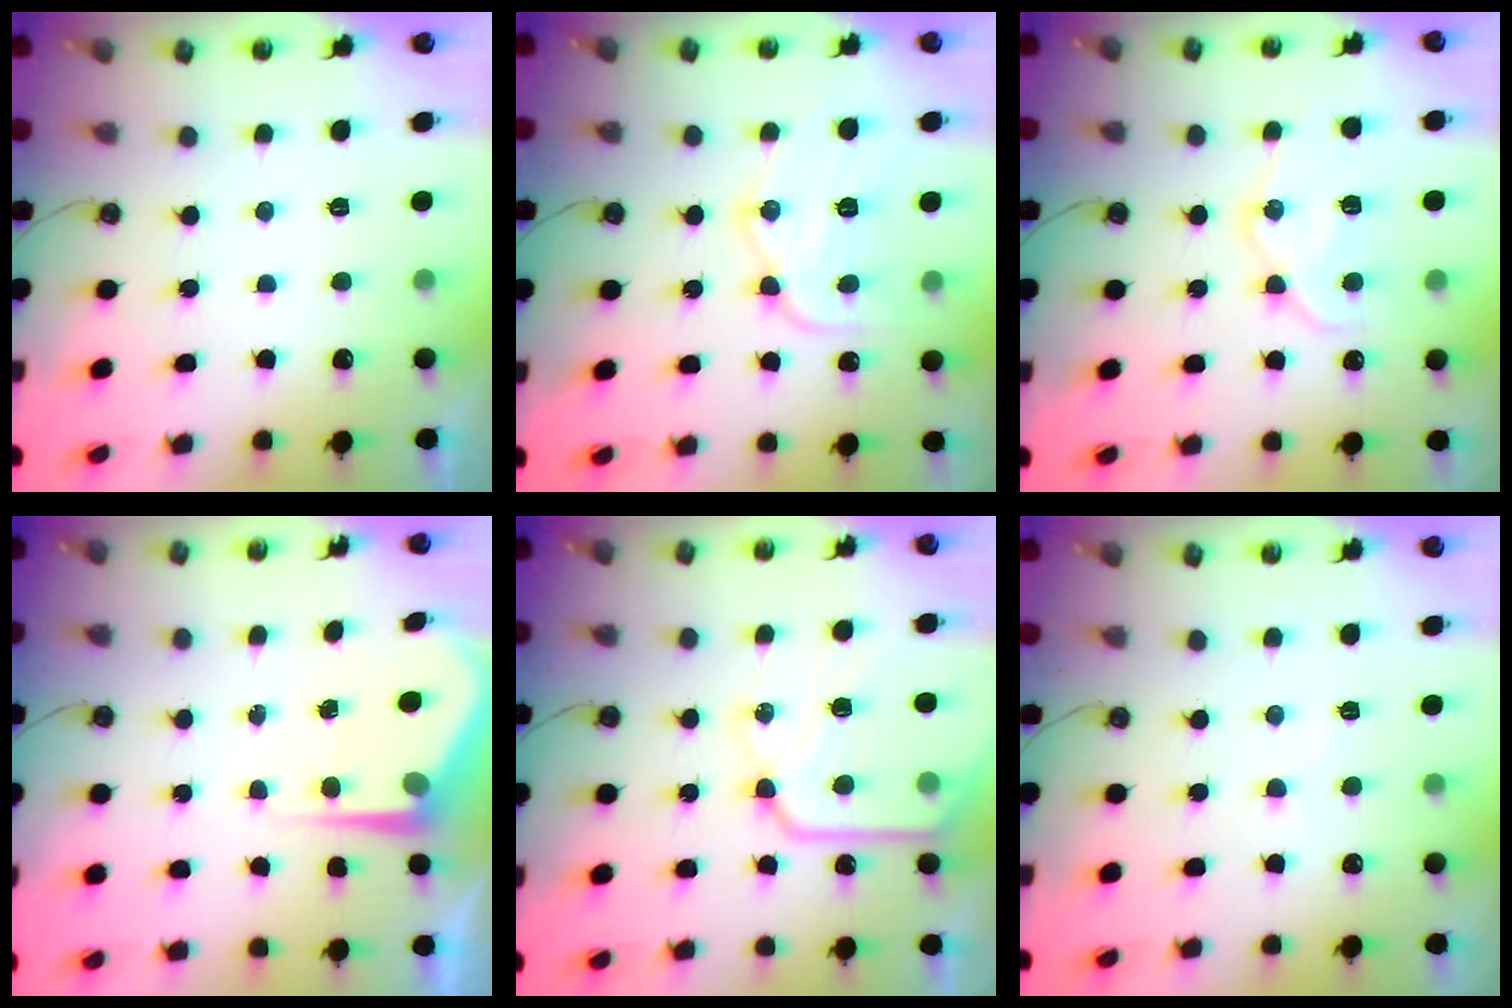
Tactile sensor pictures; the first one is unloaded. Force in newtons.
{"total": 14.7, "press": 14.6, "slide": 1.1}
{"total": 13.5, "press": 13.5, "slide": 1.1}
{"total": 5.1, "press": 5.1, "slide": 0.2}
{"total": 16.1, "press": 16.0, "slide": 1.9}
{"total": 4.4, "press": 4.3, "slide": 0.7}